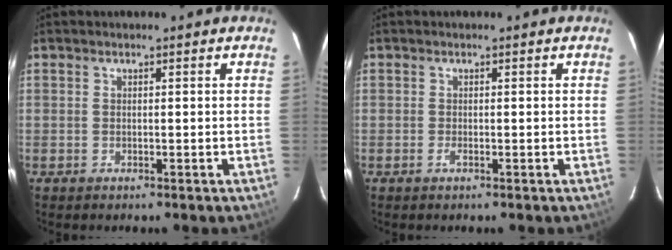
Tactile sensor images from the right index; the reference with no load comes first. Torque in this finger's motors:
{"motor_torque": [0.38, -0.02, 0.10, 0.02]}